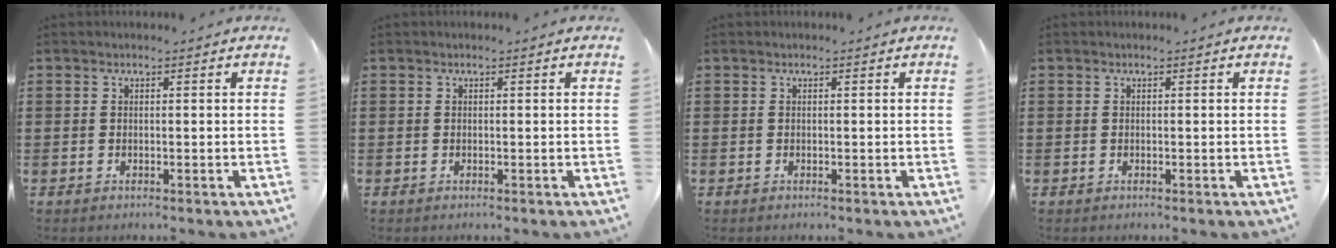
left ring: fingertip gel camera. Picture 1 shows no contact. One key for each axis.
{"total": 0.0}
{"total": 0.0}
{"total": 0.0}